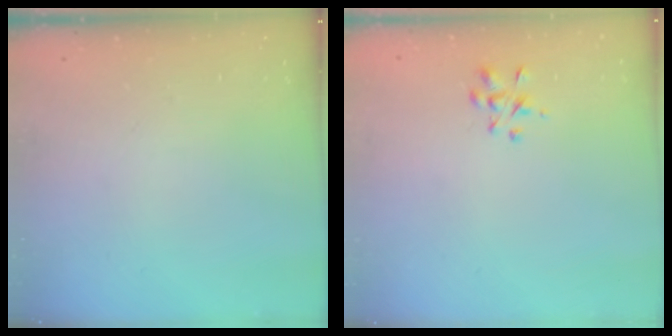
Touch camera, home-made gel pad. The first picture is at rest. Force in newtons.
{"total": 2.9, "press": 2.7, "slide": 1.2}